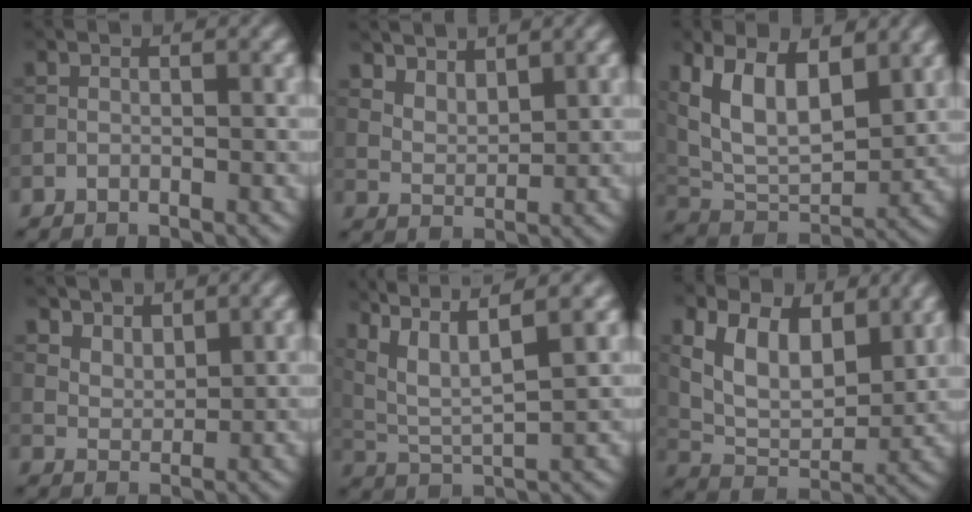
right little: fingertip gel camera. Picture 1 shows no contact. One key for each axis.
{"total": 3.6, "fx": 2.8, "fy": 1.6, "fz": 1.5, "tx": -0.039, "ty": -0.008, "tz": 0.058}
{"total": 10.1, "fx": 4.0, "fy": 5.4, "fz": 7.6, "tx": -0.148, "ty": 0.002, "tz": 0.068}
{"total": 3.5, "fx": 2.6, "fy": 1.9, "fz": 1.4, "tx": -0.039, "ty": -0.013, "tz": 0.061}
{"total": 8.8, "fx": 6.0, "fy": 2.3, "fz": 6.0, "tx": -0.130, "ty": 0.026, "tz": 0.089}
{"total": 7.8, "fx": 3.0, "fy": 4.9, "fz": 5.3, "tx": -0.100, "ty": -0.013, "tz": 0.052}